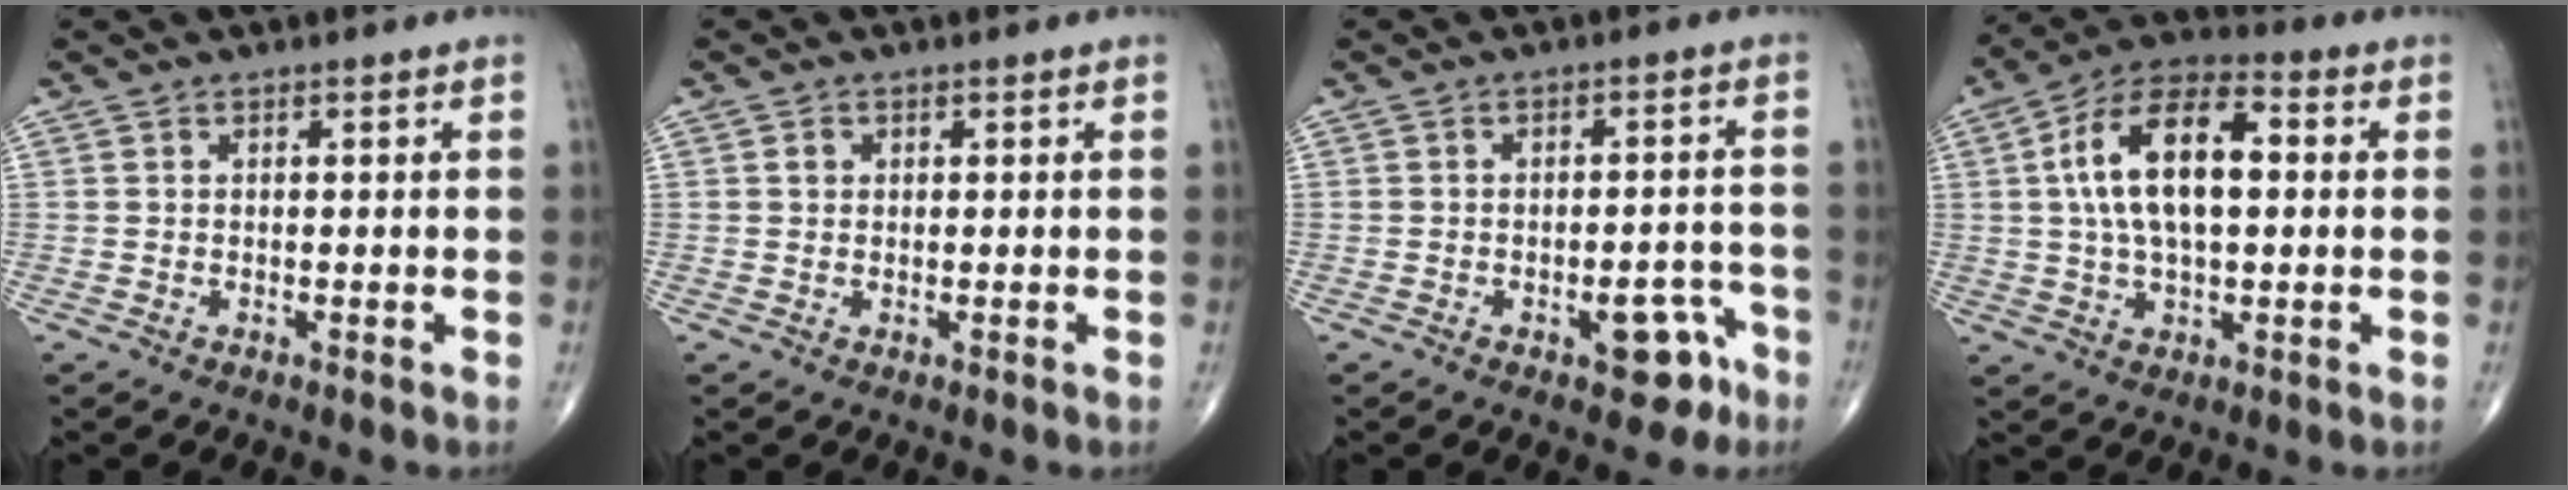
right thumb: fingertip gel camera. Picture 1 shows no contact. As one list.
[{"total": 1.2, "force": [0.3, 1.0, 0.5], "torque": [-0.003, 0.001, 0.004]}, {"total": 6.8, "force": [-3.6, 3.4, 4.6], "torque": [-0.033, 0.034, -0.040]}, {"total": 15.7, "force": [2.0, 7.8, 13.5], "torque": [-0.239, 0.028, 0.030]}]